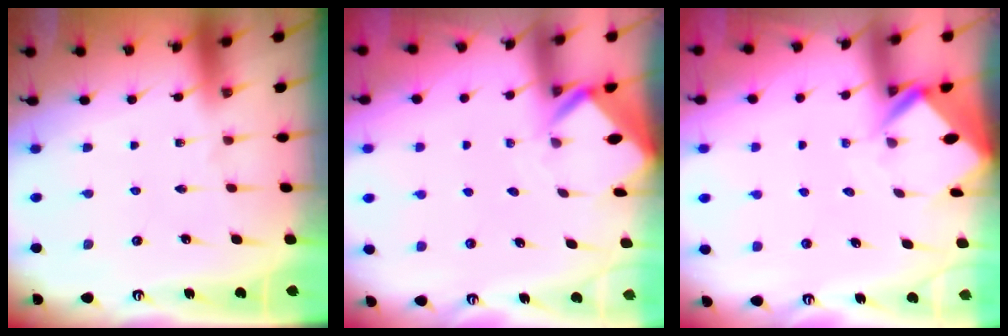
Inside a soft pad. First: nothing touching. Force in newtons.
{"total": 2.6, "press": 2.6, "slide": 0.2}
{"total": 5.0, "press": 5.0, "slide": 0.3}